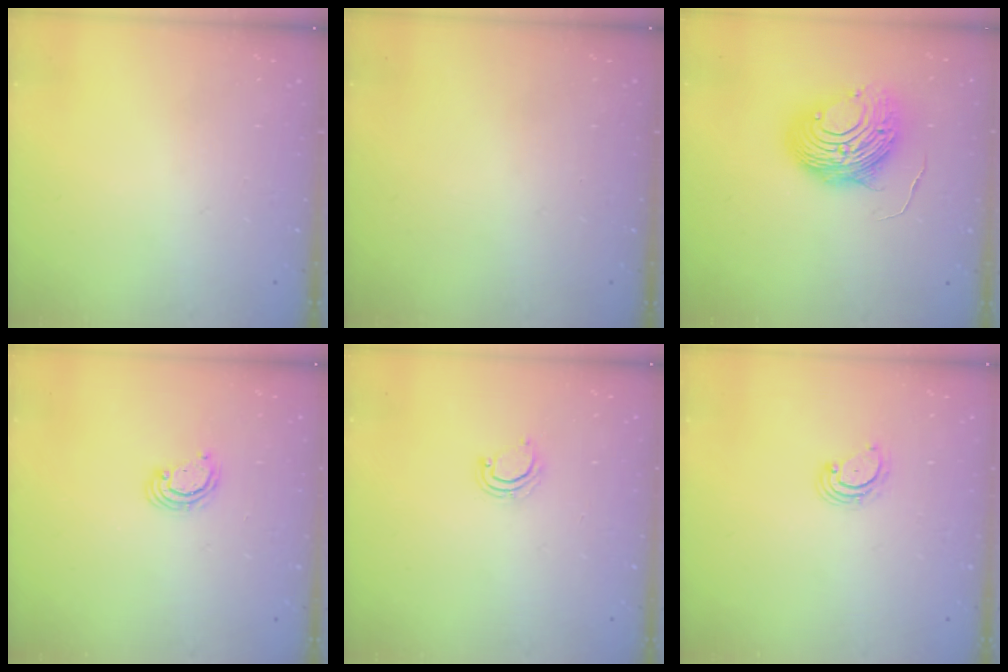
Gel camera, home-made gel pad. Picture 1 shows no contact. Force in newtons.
{"total": 0.0}
{"total": 12.7, "press": 12.7, "slide": 1.3}
{"total": 2.5, "press": 2.5, "slide": 0.2}
{"total": 2.2, "press": 2.2, "slide": 0.1}
{"total": 3.2, "press": 3.1, "slide": 0.4}